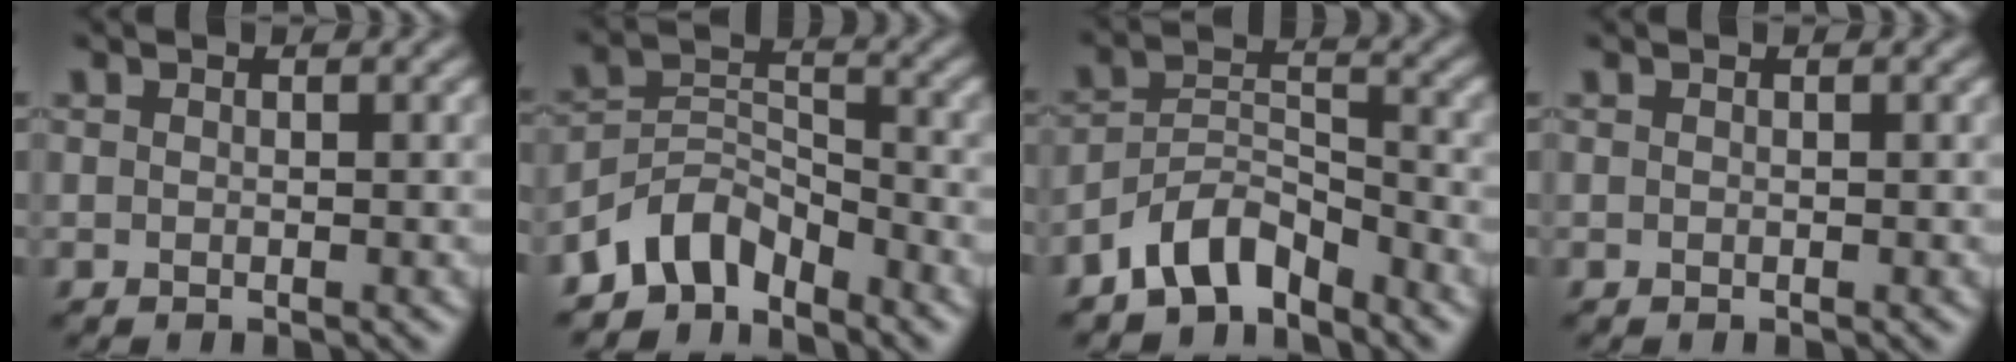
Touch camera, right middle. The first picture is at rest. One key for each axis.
{"total": 4.8, "fx": -3.8, "fy": 2.4, "fz": 1.7, "tx": -0.019, "ty": 0.006, "tz": -0.084}
{"total": 5.3, "fx": -4.0, "fy": 2.4, "fz": 2.4, "tx": -0.036, "ty": 0.007, "tz": -0.083}
{"total": 0.0}